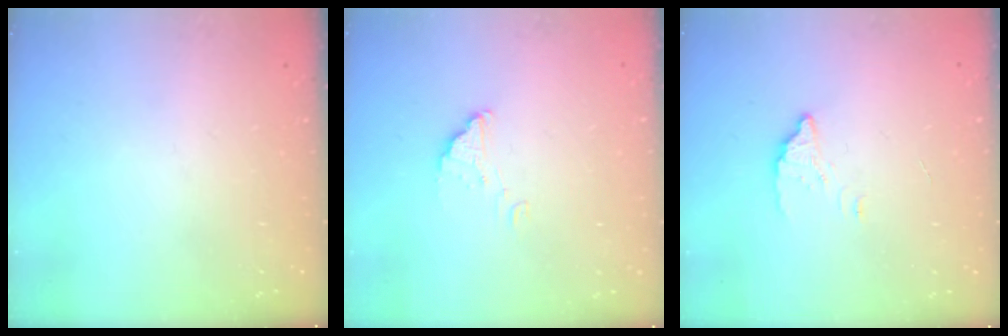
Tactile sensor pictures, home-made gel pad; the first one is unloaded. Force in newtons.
{"total": 2.2, "press": 2.2, "slide": 0.0}
{"total": 2.3, "press": 2.3, "slide": 0.2}